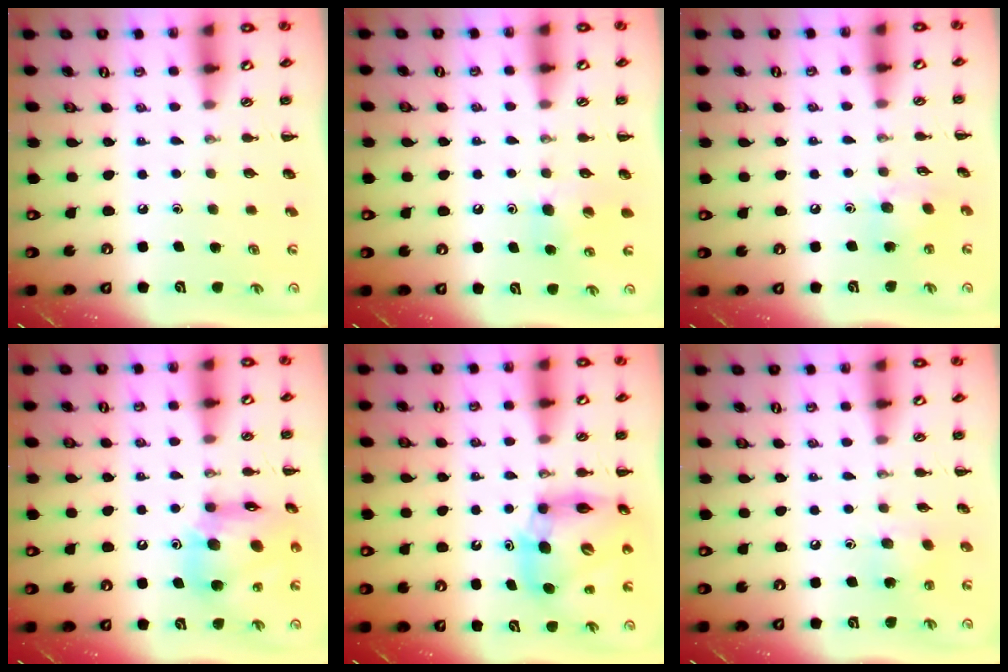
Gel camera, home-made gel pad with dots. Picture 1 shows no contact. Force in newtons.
{"total": 6.0, "press": 5.9, "slide": 1.5}
{"total": 8.2, "press": 8.2, "slide": 0.9}
{"total": 15.7, "press": 15.3, "slide": 3.4}
{"total": 11.9, "press": 11.4, "slide": 3.4}
{"total": 5.5, "press": 5.3, "slide": 1.3}